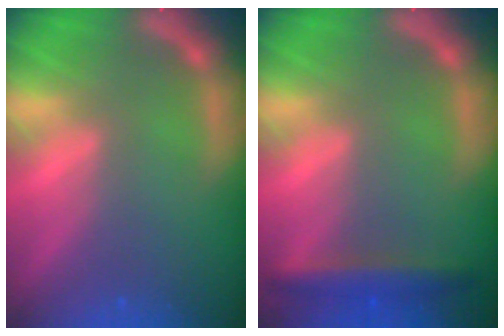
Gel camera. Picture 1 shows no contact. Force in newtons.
{"total": 3.5}